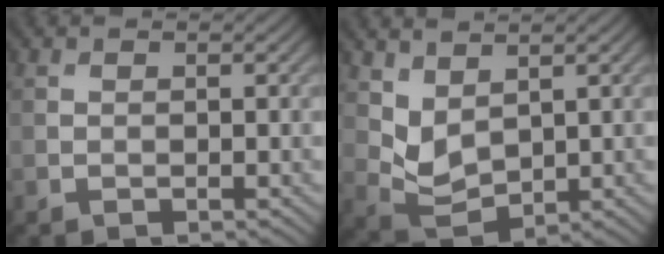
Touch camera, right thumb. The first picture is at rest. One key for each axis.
{"total": 4.5, "fx": 2.3, "fy": 2.7, "fz": 2.8, "tx": -0.072, "ty": -0.011, "tz": 0.055}